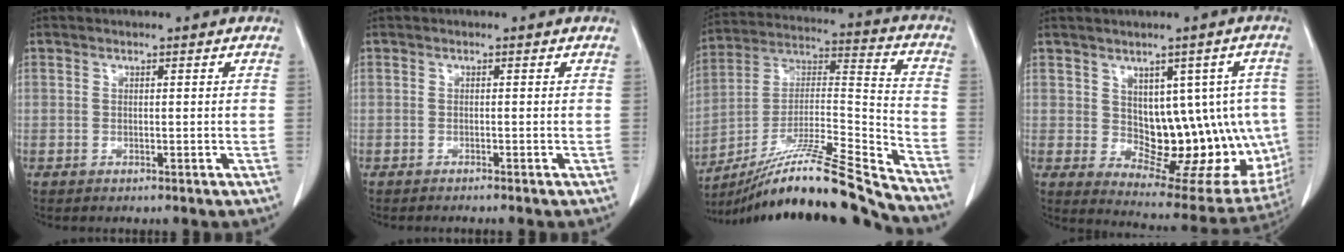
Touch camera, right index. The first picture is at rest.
{"total": 1.4, "force": [-1.2, -0.2, 0.6], "torque": [-0.004, 0.003, -0.017]}
{"total": 20.5, "force": [-18.3, -1.9, 9.0], "torque": [-0.166, 0.009, -0.320]}
{"total": 15.1, "force": [0.1, 7.9, 12.9], "torque": [-0.140, 0.012, 0.028]}